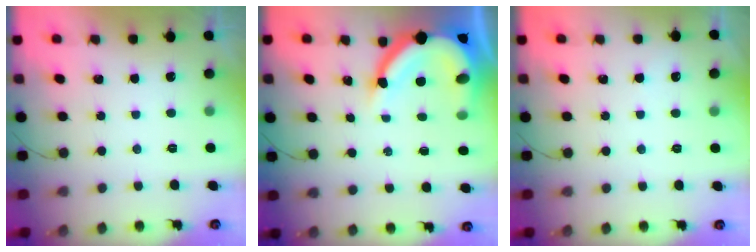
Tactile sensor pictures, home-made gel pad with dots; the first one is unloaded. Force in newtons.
{"total": 14.5, "press": 14.4, "slide": 1.3}
{"total": 1.7, "press": 1.7, "slide": 0.3}